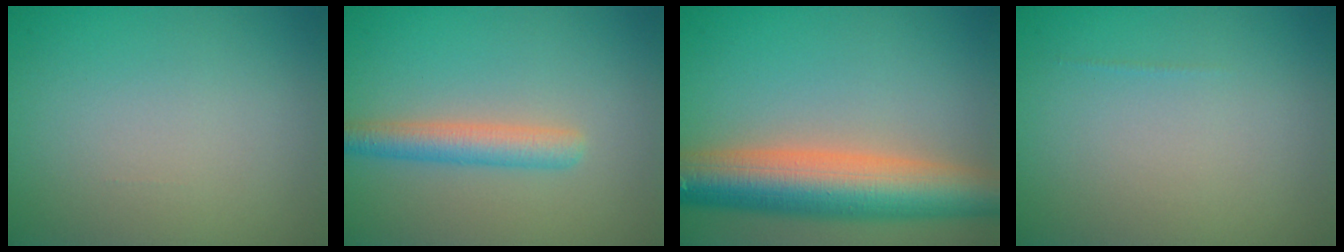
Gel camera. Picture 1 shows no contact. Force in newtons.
{"total": 3.0, "press": 3.0, "slide": 0.1}
{"total": 9.4, "press": 9.3, "slide": 0.6}
{"total": 0.0}